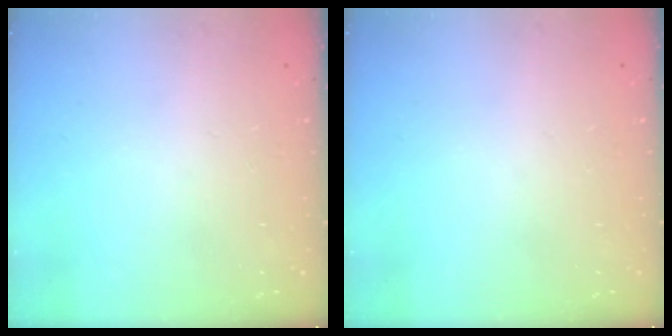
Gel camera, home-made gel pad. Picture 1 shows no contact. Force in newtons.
{"total": 0.0}